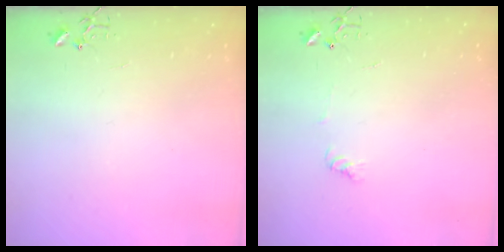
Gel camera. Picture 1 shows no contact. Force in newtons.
{"total": 4.9, "press": 4.9, "slide": 0.7}